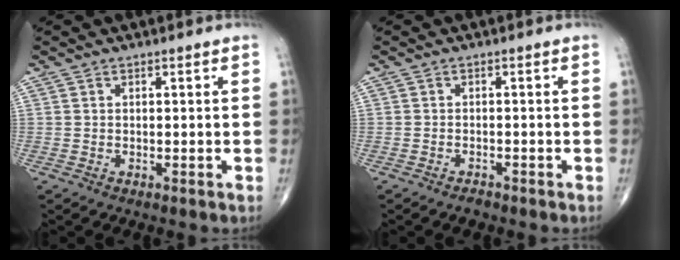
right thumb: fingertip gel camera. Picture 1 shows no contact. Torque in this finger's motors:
{"motor_torque": [0.15, 0.03, -0.07, -0.16, -0.01]}